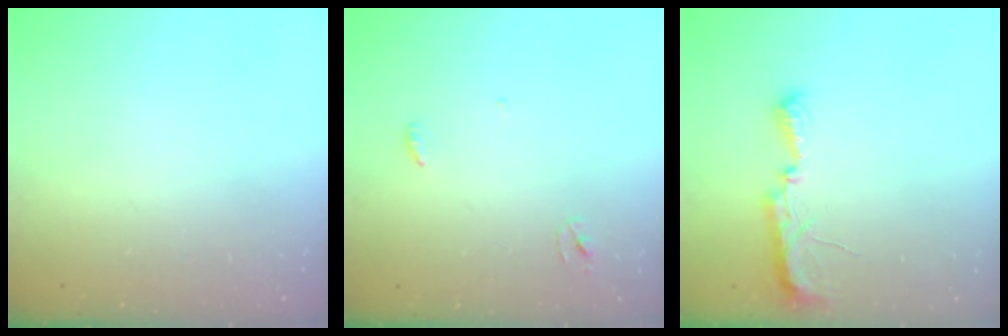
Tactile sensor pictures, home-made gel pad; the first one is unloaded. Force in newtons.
{"total": 3.2, "press": 3.2, "slide": 0.3}
{"total": 7.4, "press": 7.4, "slide": 0.7}